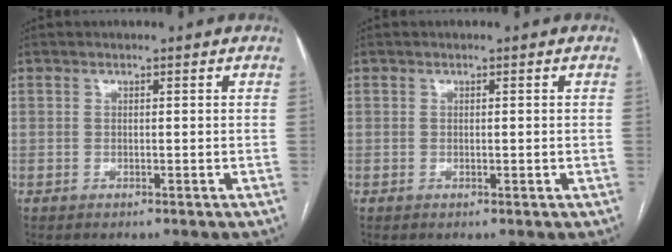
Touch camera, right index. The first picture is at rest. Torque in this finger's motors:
{"motor_torque": [0.36, 0.54, -0.02, 0.00]}